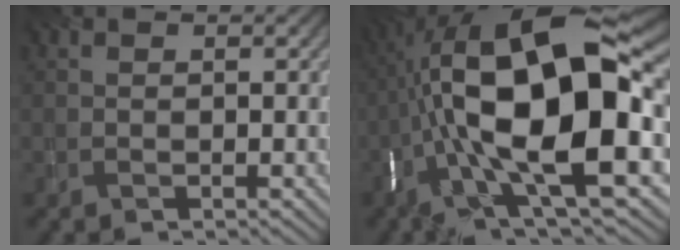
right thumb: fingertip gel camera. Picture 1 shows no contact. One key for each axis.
{"total": 19.6, "fx": -1.3, "fy": 7.5, "fz": 18.1, "tx": -0.339, "ty": 0.032, "tz": -0.039}